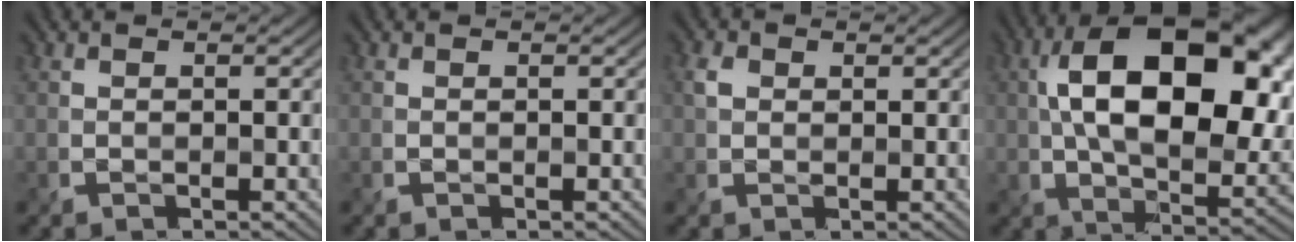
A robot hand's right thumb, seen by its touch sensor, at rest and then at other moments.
{"total": 0.0}
{"total": 1.7, "force": [0.6, 1.4, 0.8], "torque": [-0.023, 0.000, 0.011]}
{"total": 19.4, "force": [4.1, 11.1, 15.4], "torque": [-0.247, 0.009, 0.060]}